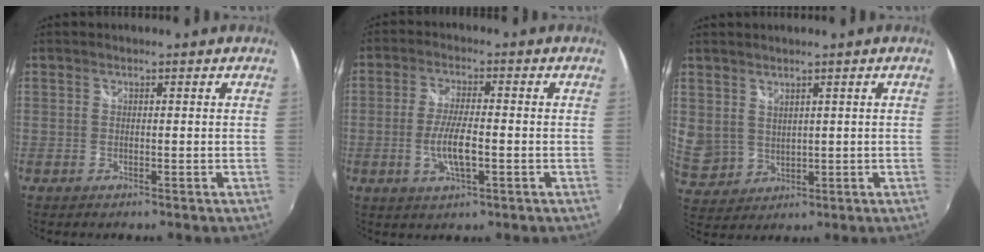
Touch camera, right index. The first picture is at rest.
{"total": 6.9, "force": [-1.7, 1.8, 6.4], "torque": [-0.130, -0.005, -0.031]}
{"total": 7.2, "force": [4.0, 5.3, 2.7], "torque": [-0.058, 0.007, 0.099]}